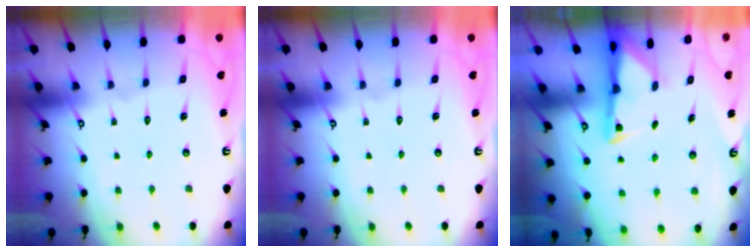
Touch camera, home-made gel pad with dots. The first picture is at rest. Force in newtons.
{"total": 0.0}
{"total": 2.8, "press": 2.7, "slide": 0.7}